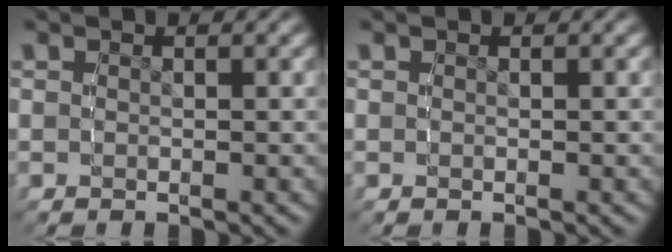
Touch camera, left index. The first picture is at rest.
{"total": 0.0}